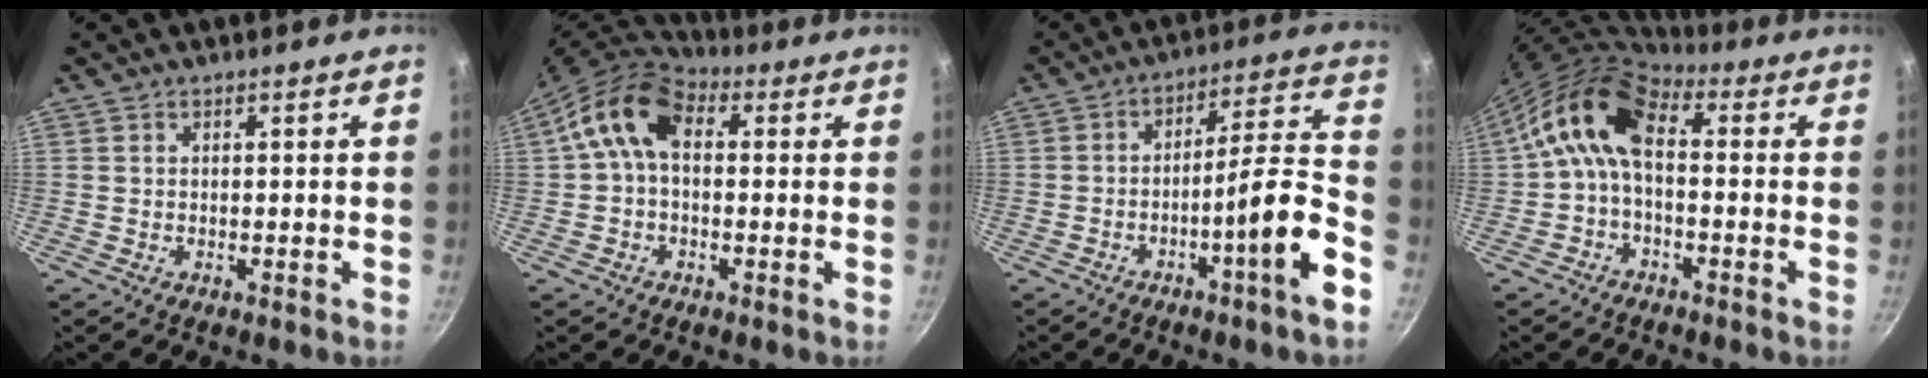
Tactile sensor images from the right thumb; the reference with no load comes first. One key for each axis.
{"total": 10.6, "fx": 1.6, "fy": 7.0, "fz": 7.8, "tx": -0.133, "ty": 0.026, "tz": 0.008}
{"total": 13.6, "fx": -6.0, "fy": 1.1, "fz": 12.1, "tx": -0.159, "ty": 0.051, "tz": -0.096}
{"total": 9.5, "fx": 0.0, "fy": 5.4, "fz": 7.8, "tx": -0.142, "ty": 0.034, "tz": -0.018}